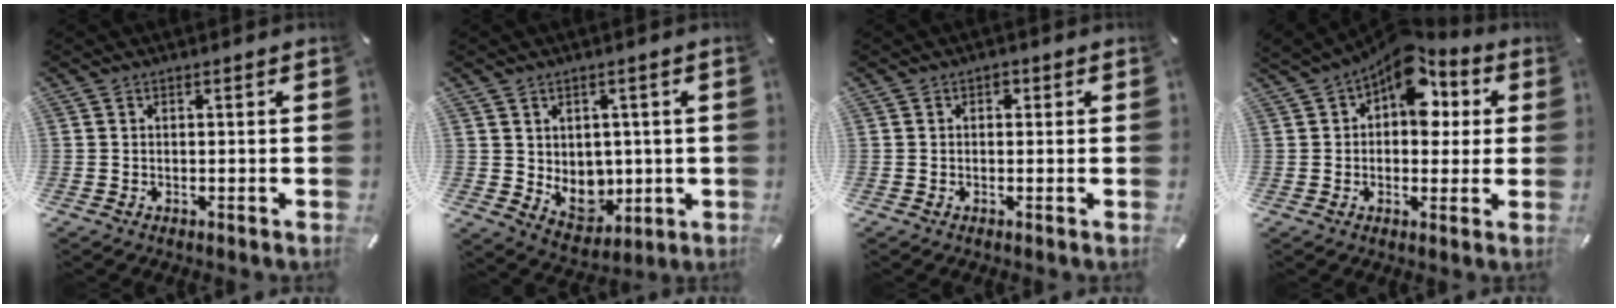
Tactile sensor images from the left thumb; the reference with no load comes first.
{"total": 8.2, "force": [0.7, 7.3, 3.6], "torque": [-0.049, -0.018, 0.021]}
{"total": 1.1, "force": [0.2, 1.0, 0.4], "torque": [-0.001, 0.004, 0.000]}
{"total": 13.1, "force": [5.9, 8.4, 8.1], "torque": [-0.109, -0.036, 0.104]}